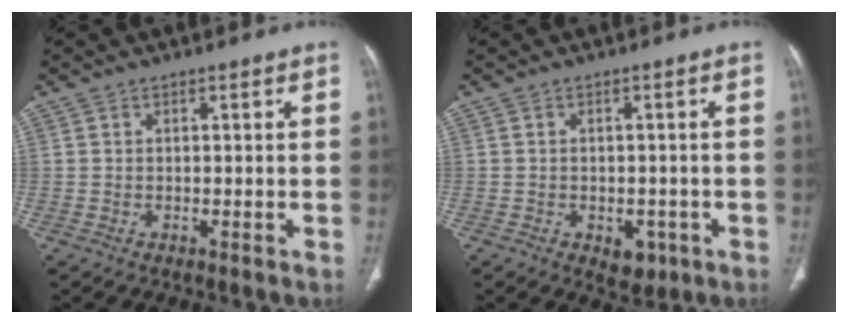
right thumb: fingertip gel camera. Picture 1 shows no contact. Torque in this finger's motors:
{"motor_torque": [2.55, 2.46, 0.41, -0.38, 0.04]}